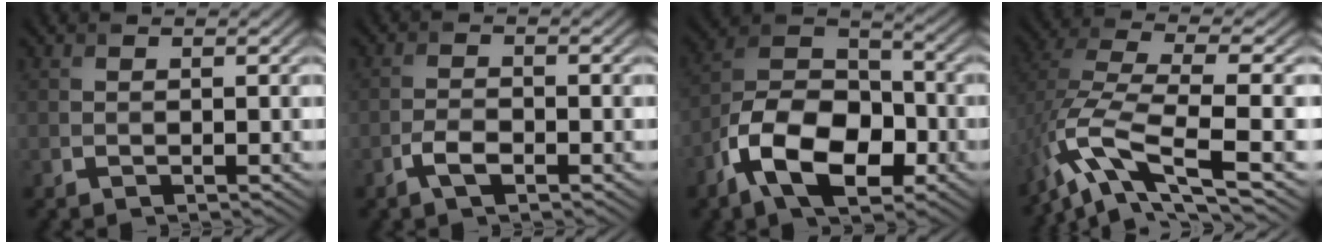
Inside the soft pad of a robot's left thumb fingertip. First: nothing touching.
{"total": 2.7, "force": [-1.6, 1.1, 1.8], "torque": [-0.040, 0.000, -0.035]}
{"total": 13.2, "force": [-6.3, 7.5, 8.9], "torque": [-0.182, -0.012, -0.132]}
{"total": 11.0, "force": [-4.9, 3.6, 9.2], "torque": [-0.200, -0.011, -0.095]}